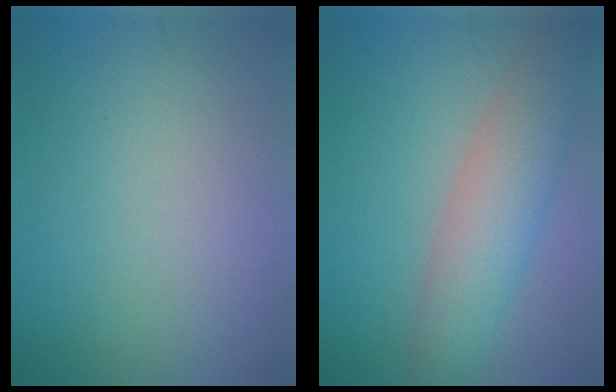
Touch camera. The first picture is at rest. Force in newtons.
{"total": 5.3, "press": 5.3, "slide": 0.1}